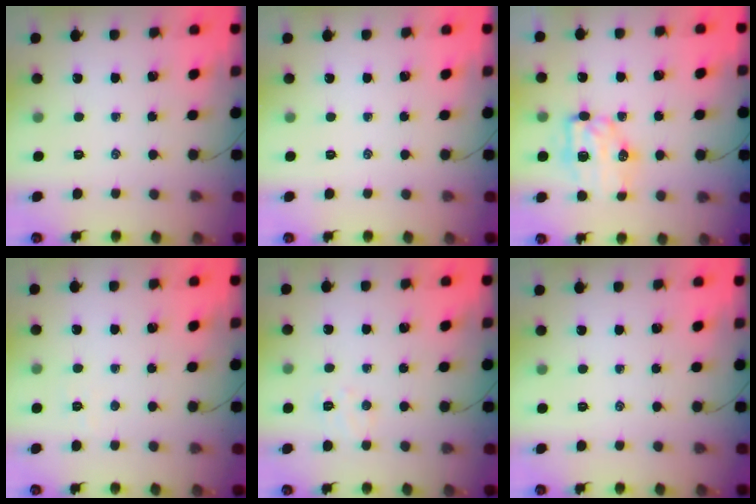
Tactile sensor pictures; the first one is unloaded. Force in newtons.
{"total": 0.0}
{"total": 7.8, "press": 7.7, "slide": 1.0}
{"total": 2.5, "press": 2.4, "slide": 0.7}
{"total": 5.0, "press": 4.9, "slide": 1.1}
{"total": 0.0}